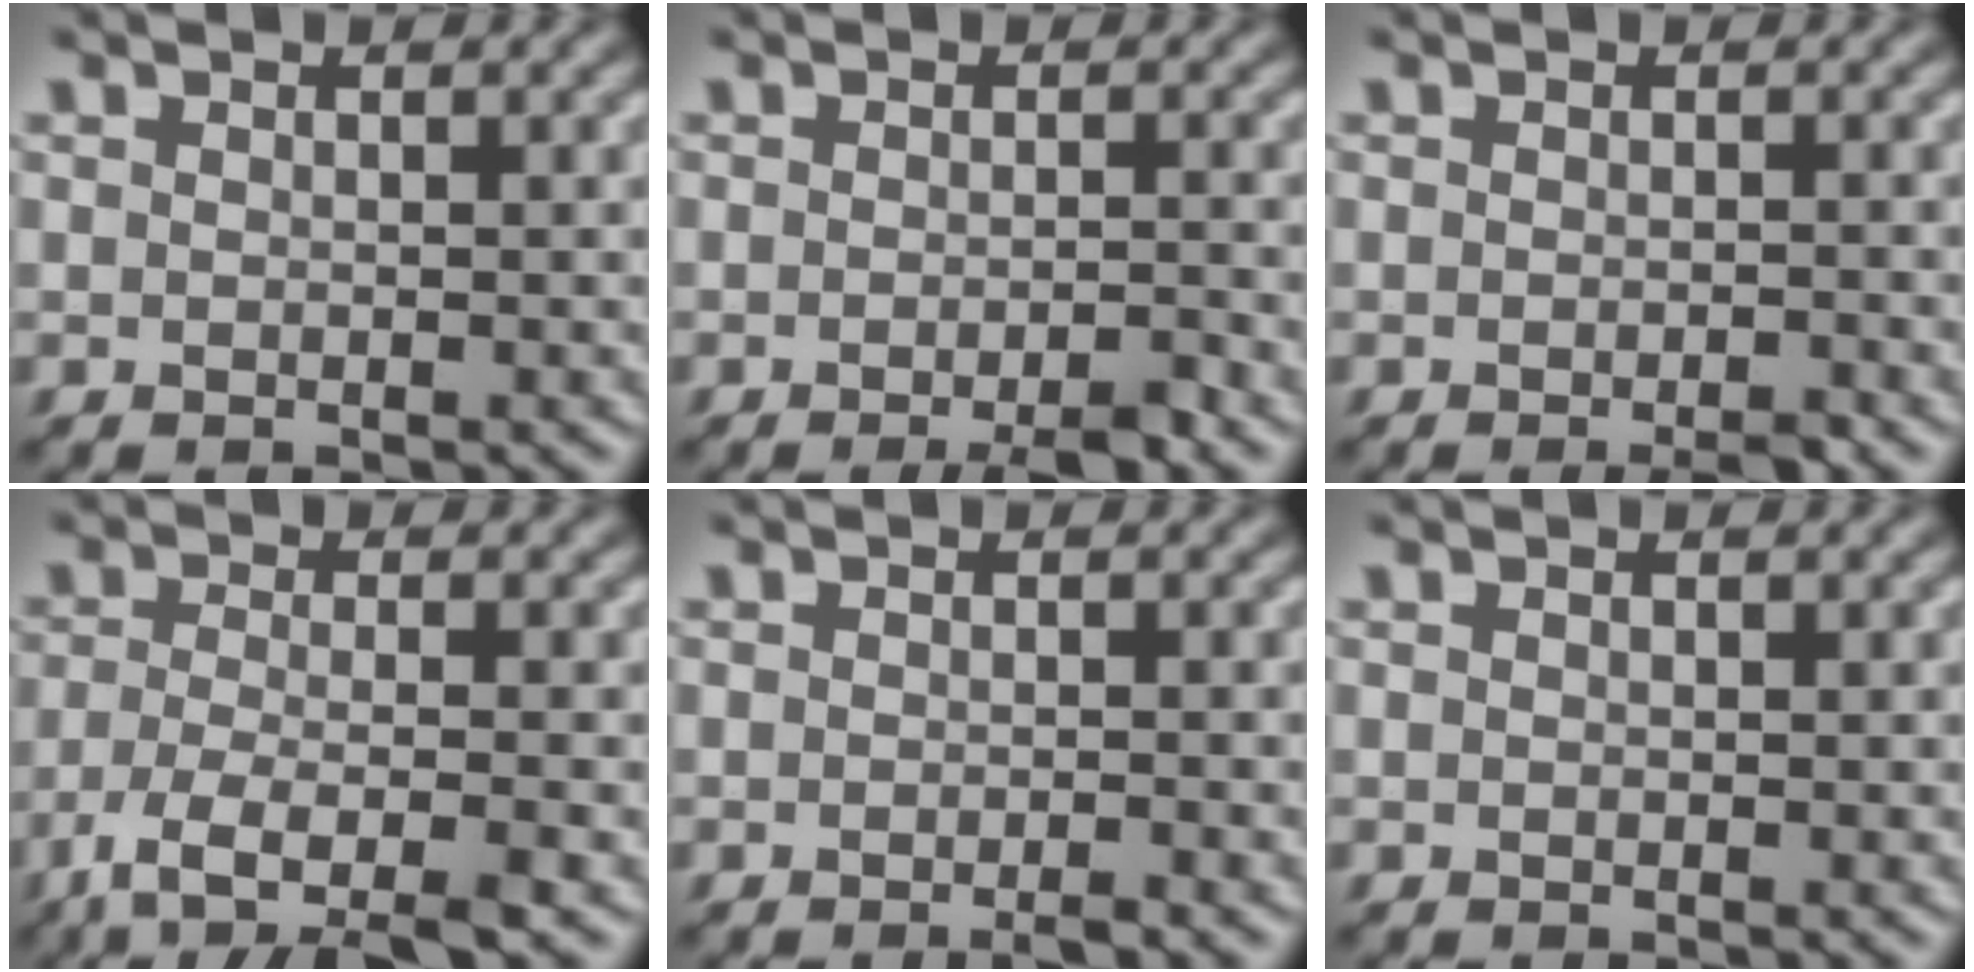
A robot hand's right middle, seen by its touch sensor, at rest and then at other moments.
{"total": 2.8, "force": [-2.0, 0.6, 1.9], "torque": [-0.028, 0.002, -0.029]}
{"total": 1.8, "force": [-1.2, 0.5, 1.2], "torque": [-0.018, 0.000, -0.016]}
{"total": 5.8, "force": [-3.8, 1.2, 4.2], "torque": [-0.079, -0.005, -0.075]}
{"total": 1.1, "force": [-0.8, 0.1, 0.8], "torque": [-0.014, 0.000, -0.012]}
{"total": 0.0}